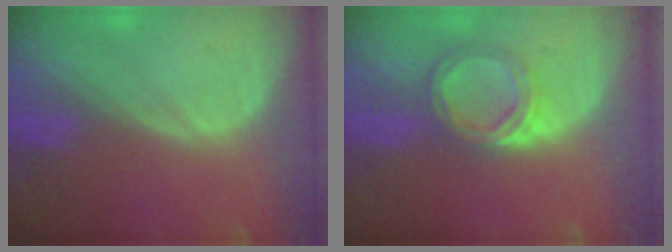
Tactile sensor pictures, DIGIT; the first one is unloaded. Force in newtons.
{"total": 5.1, "press": 5.0, "slide": 0.7}